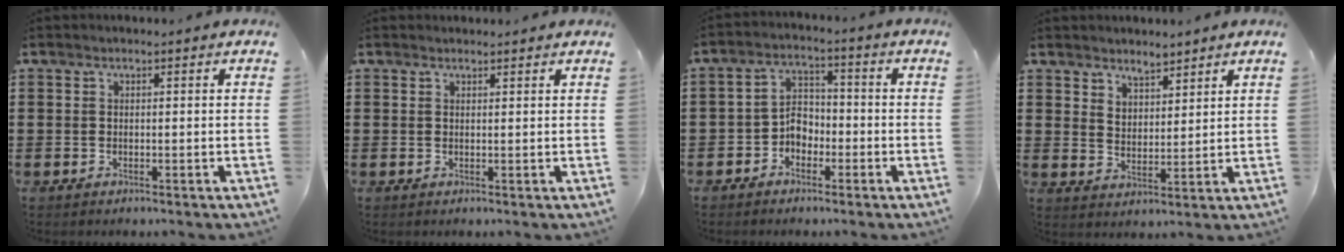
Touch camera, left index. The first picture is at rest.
{"total": 0.9, "force": [0.9, 0.1, 0.1], "torque": [-0.005, 0.000, 0.018]}
{"total": 4.0, "force": [-2.1, 2.8, 1.8], "torque": [-0.039, 0.011, -0.045]}
{"total": 3.9, "force": [3.5, 1.5, 0.0], "torque": [-0.014, -0.006, 0.066]}